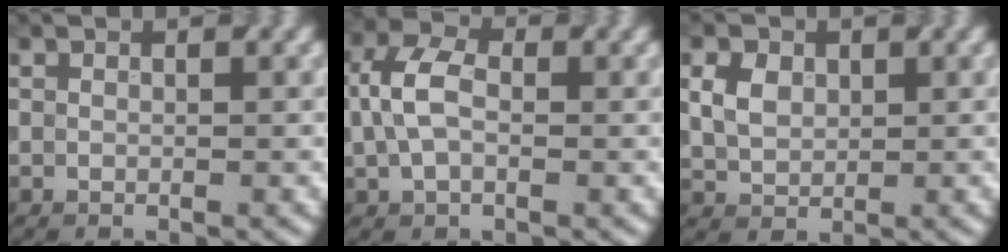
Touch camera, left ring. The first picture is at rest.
{"total": 4.4, "force": [0.0, 2.7, 3.5], "torque": [-0.082, 0.014, 0.000]}
{"total": 2.6, "force": [0.7, 2.0, 1.6], "torque": [-0.040, 0.006, 0.017]}